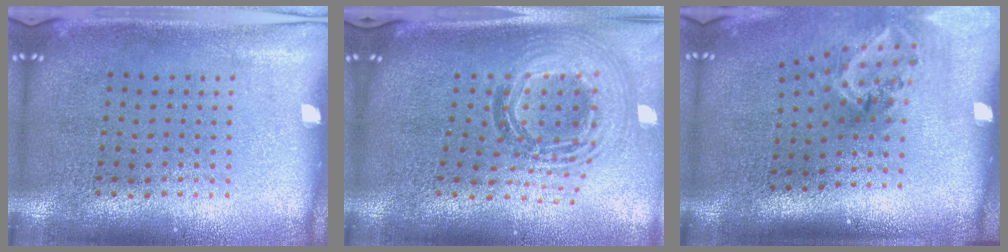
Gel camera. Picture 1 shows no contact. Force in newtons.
{"total": 1.7, "press": 1.5, "slide": 0.9}
{"total": 2.1, "press": 1.3, "slide": 1.6}